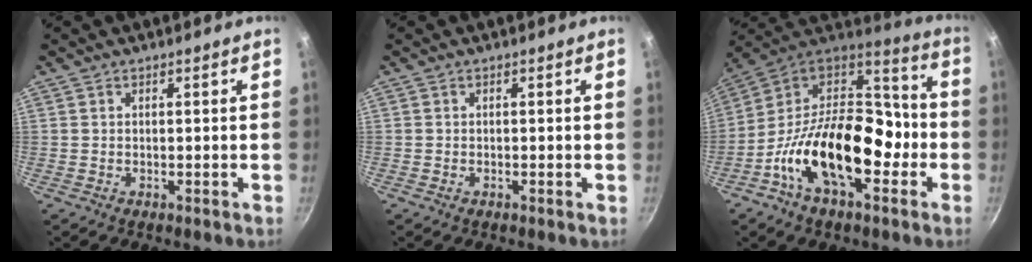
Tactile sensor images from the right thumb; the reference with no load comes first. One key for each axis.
{"total": 0.0}
{"total": 24.5, "fx": -7.1, "fy": 13.9, "fz": 18.9, "tx": -0.292, "ty": 0.065, "tz": -0.138}